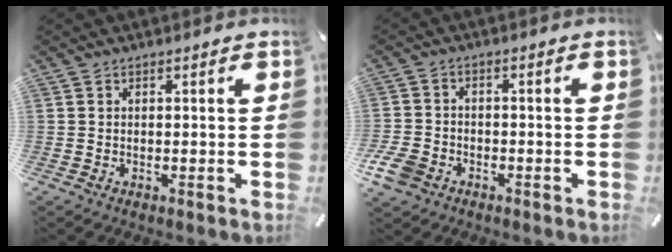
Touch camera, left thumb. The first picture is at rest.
{"total": 5.9, "force": [-3.0, 4.3, 2.7], "torque": [-0.072, 0.010, -0.059]}